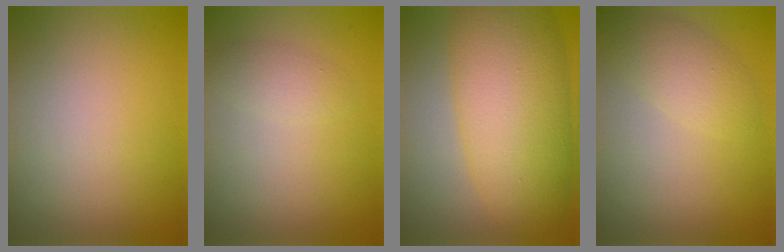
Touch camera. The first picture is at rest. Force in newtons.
{"total": 1.5, "press": 1.5, "slide": 0.0}
{"total": 10.4, "press": 10.4, "slide": 0.4}
{"total": 2.8, "press": 2.8, "slide": 0.1}